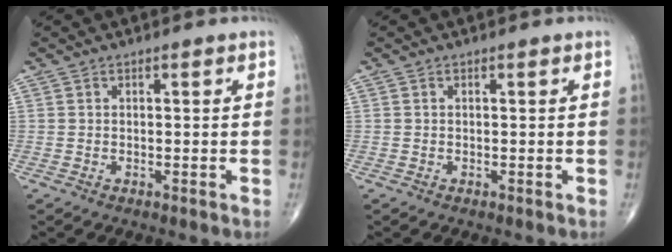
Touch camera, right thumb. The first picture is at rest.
{"total": 0.0}